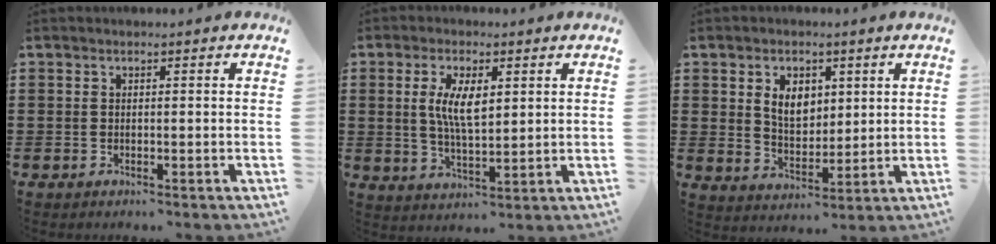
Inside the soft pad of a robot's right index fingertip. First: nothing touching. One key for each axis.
{"total": 6.5, "fx": 1.4, "fy": 2.4, "fz": 5.8, "tx": -0.117, "ty": 0.006, "tz": 0.024}
{"total": 5.7, "fx": 1.8, "fy": 4.0, "fz": 3.6, "tx": -0.069, "ty": 0.007, "tz": 0.028}